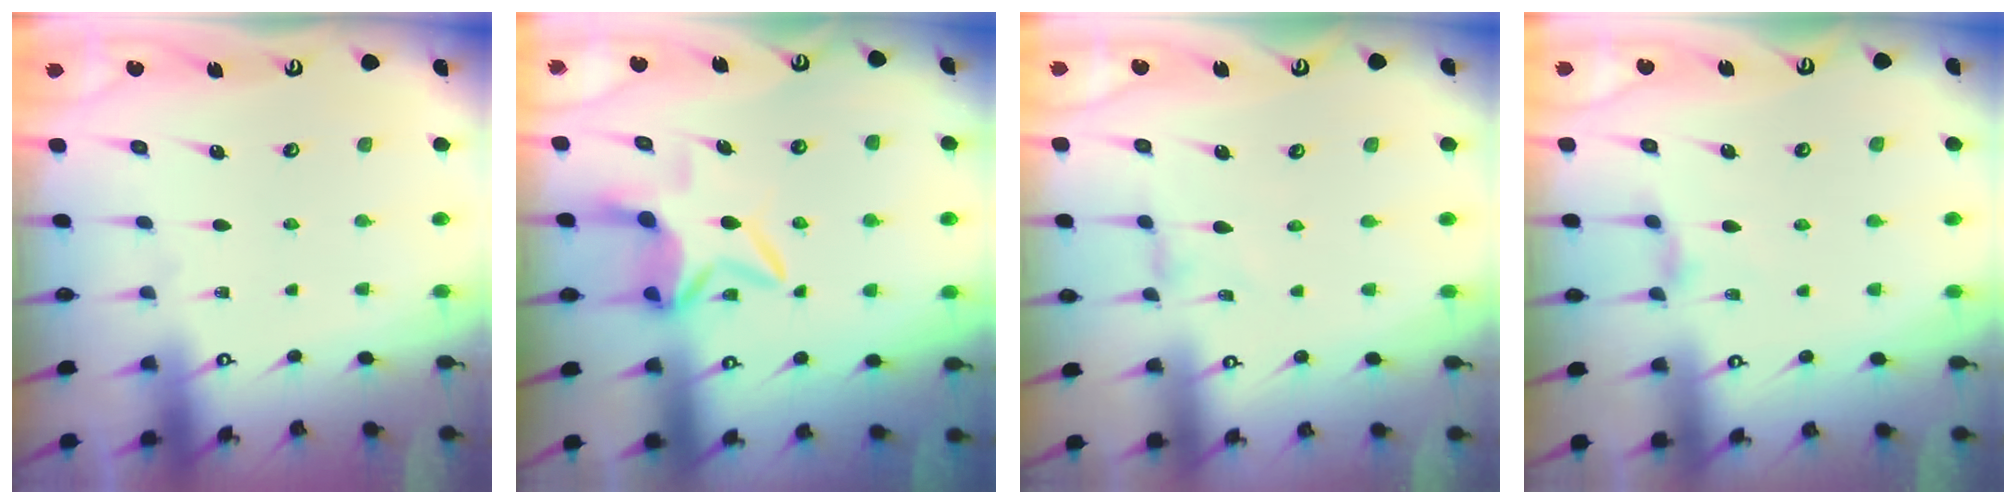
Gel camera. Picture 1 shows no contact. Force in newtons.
{"total": 6.9, "press": 6.9, "slide": 0.9}
{"total": 0.0}
{"total": 2.7, "press": 2.7, "slide": 0.5}